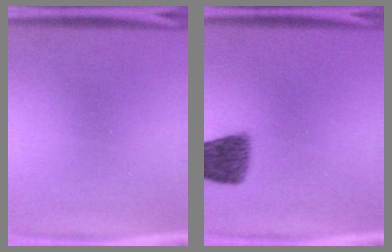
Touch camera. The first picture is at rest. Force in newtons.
{"total": 7.5}